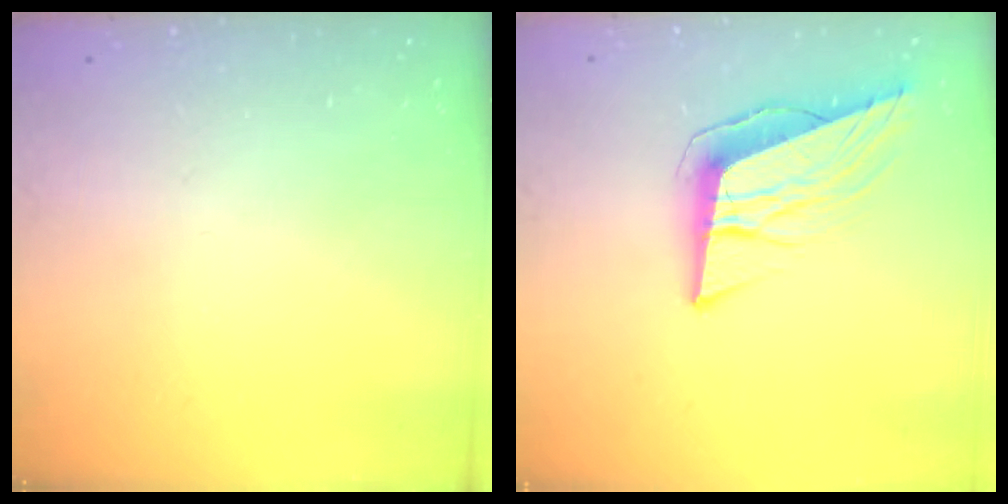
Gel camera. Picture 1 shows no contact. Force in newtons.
{"total": 11.2, "press": 10.6, "slide": 3.7}